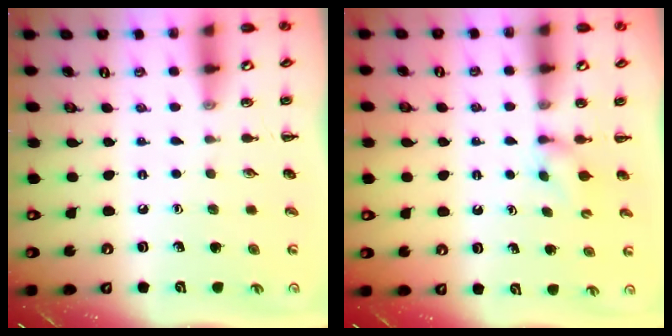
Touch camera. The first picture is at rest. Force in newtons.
{"total": 2.5, "press": 2.3, "slide": 1.0}